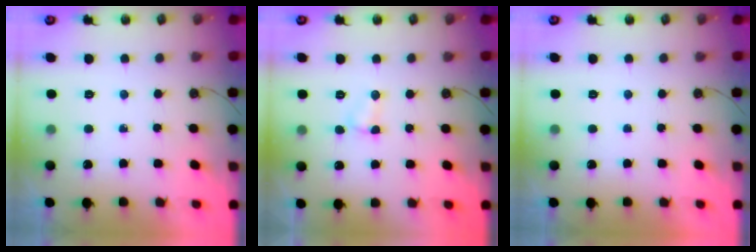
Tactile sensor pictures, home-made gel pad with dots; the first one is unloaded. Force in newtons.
{"total": 2.8, "press": 2.8, "slide": 0.4}
{"total": 0.0}